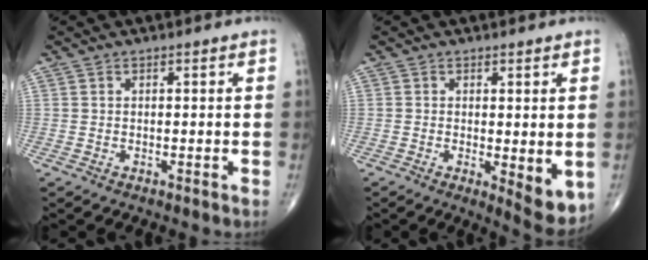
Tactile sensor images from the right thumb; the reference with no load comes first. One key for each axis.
{"total": 6.5, "fx": -0.8, "fy": 2.3, "fz": 6.0, "tx": -0.080, "ty": -0.020, "tz": -0.008}